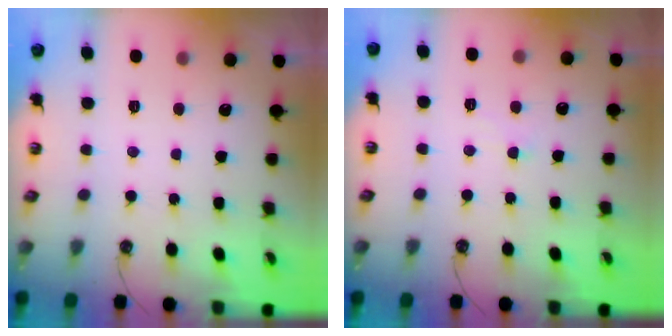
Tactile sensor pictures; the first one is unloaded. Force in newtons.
{"total": 2.4, "press": 2.3, "slide": 0.5}